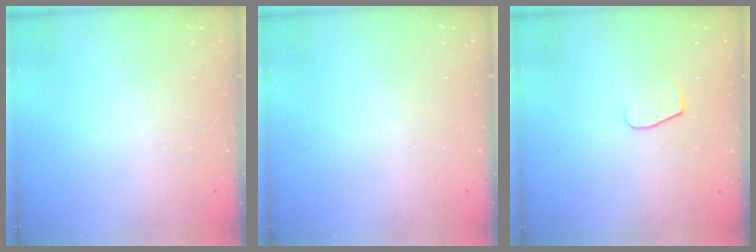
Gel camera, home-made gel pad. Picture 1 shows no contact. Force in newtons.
{"total": 0.0}
{"total": 5.5, "press": 5.5, "slide": 0.5}